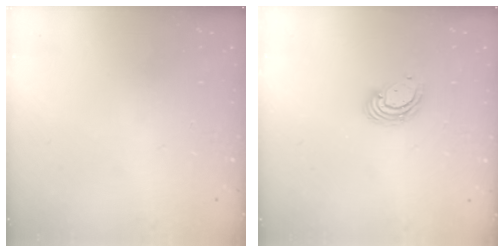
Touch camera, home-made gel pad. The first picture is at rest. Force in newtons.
{"total": 5.2, "press": 5.2, "slide": 0.3}